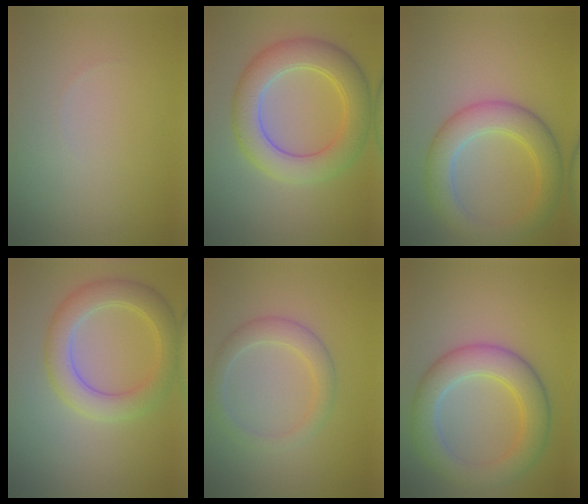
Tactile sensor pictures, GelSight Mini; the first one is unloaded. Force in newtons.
{"total": 6.5, "press": 6.5, "slide": 0.3}
{"total": 5.1, "press": 5.1, "slide": 0.1}
{"total": 4.6, "press": 4.6, "slide": 0.2}
{"total": 2.7, "press": 2.7, "slide": 0.1}
{"total": 5.9, "press": 5.9, "slide": 0.1}